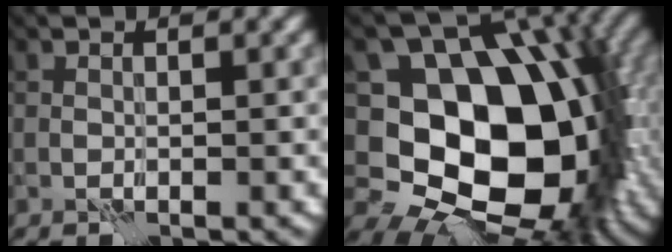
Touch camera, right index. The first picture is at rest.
{"total": 15.7, "force": [-1.2, 11.2, 11.0], "torque": [-0.135, -0.011, -0.019]}